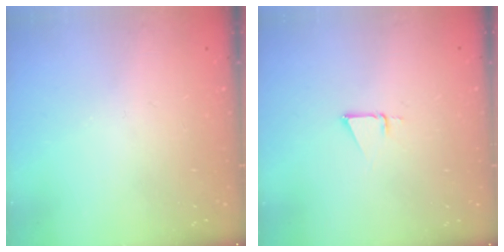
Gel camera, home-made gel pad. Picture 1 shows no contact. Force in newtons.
{"total": 3.1, "press": 3.1, "slide": 0.2}